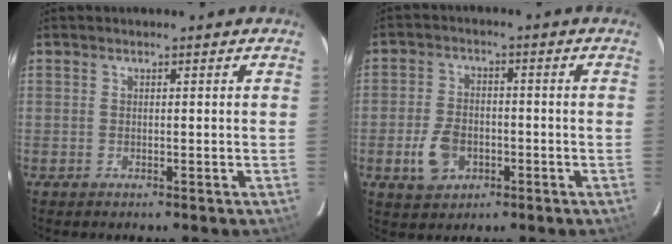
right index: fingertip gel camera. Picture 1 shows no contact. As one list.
[{"total": 7.4, "force": [-2.8, 5.2, 4.5], "torque": [-0.101, 0.006, -0.044]}]